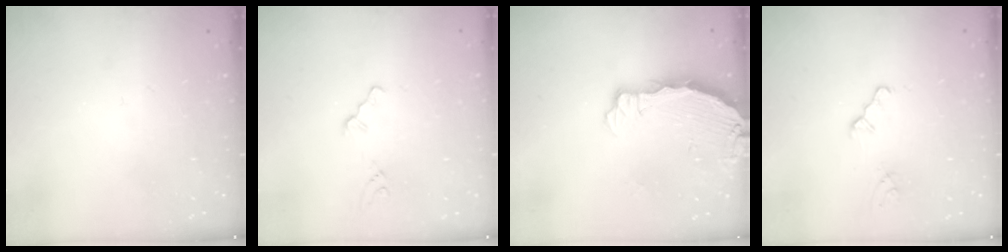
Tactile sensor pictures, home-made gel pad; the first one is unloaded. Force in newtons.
{"total": 1.5, "press": 1.5, "slide": 0.2}
{"total": 4.4, "press": 4.4, "slide": 0.1}
{"total": 1.2, "press": 1.1, "slide": 0.2}